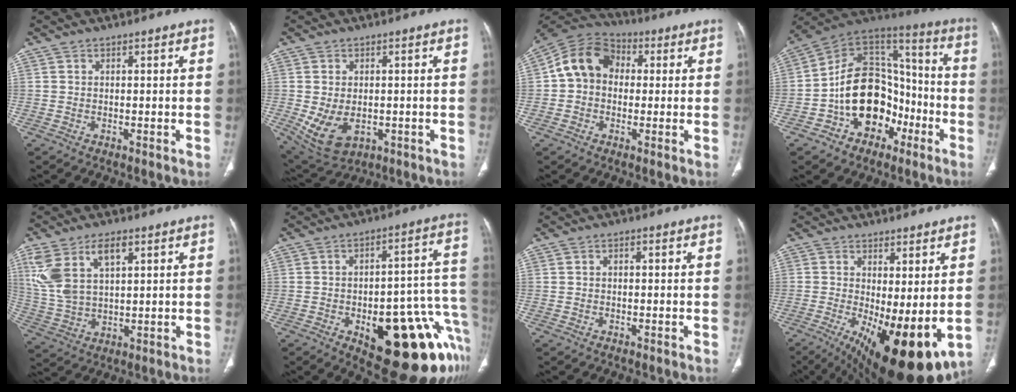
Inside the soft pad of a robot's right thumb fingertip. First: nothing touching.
{"total": 8.9, "force": [-1.7, 5.9, 6.5], "torque": [-0.113, -0.002, -0.008]}
{"total": 11.2, "force": [0.9, 9.1, 6.5], "torque": [-0.104, 0.032, -0.001]}
{"total": 19.4, "force": [-6.8, 14.0, 11.7], "torque": [-0.137, 0.086, -0.110]}
{"total": 12.1, "force": [5.3, 6.3, 8.9], "torque": [-0.194, -0.007, 0.116]}
{"total": 24.6, "force": [-9.9, 10.3, 20.1], "torque": [-0.173, 0.065, -0.114]}
{"total": 0.7, "force": [0.0, 0.4, 0.5], "torque": [-0.008, 0.001, -0.002]}
{"total": 16.1, "force": [-3.2, 5.7, 14.7], "torque": [-0.219, -0.027, -0.026]}